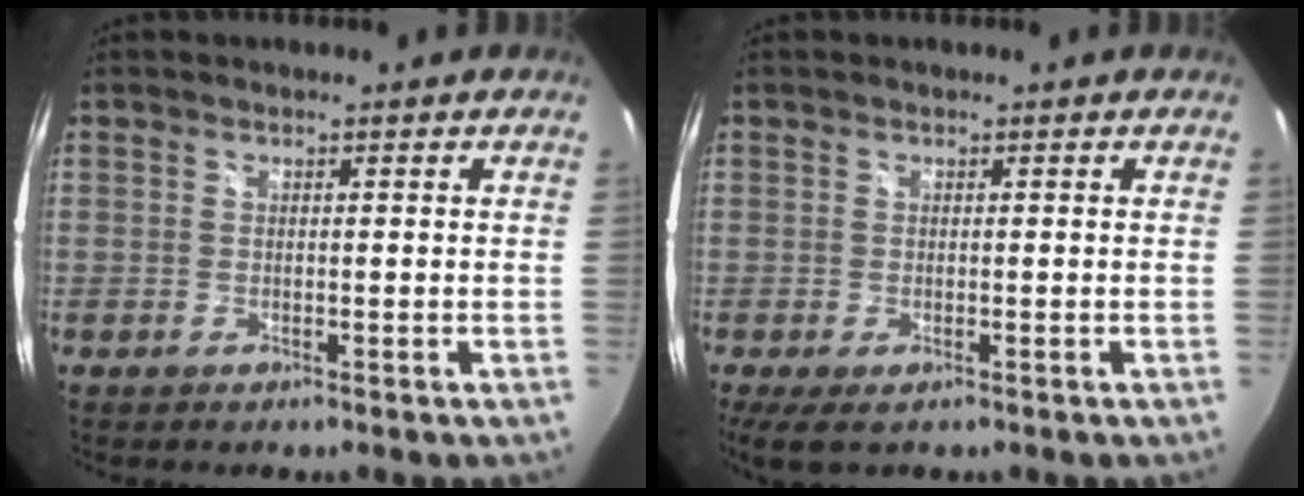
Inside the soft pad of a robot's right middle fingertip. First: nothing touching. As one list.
[{"total": 3.8, "force": [-1.7, 1.4, 3.1], "torque": [-0.058, -0.018, -0.021]}]